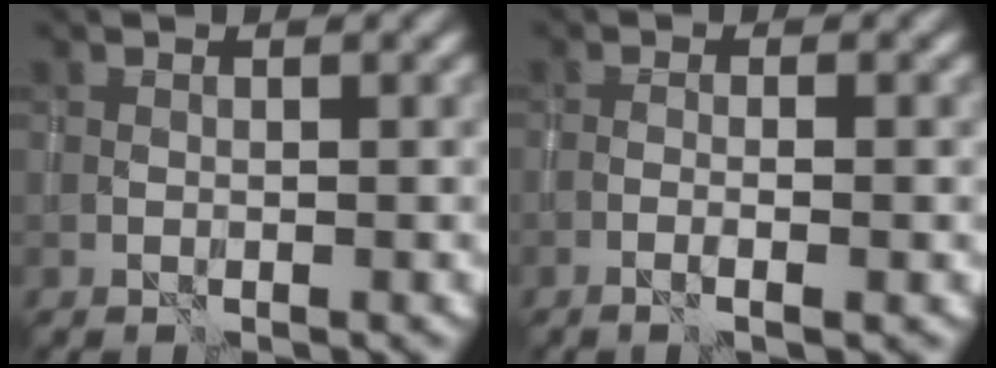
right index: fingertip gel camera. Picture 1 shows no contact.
{"total": 1.8, "force": [-0.8, 0.0, 1.7], "torque": [-0.028, 0.006, -0.017]}